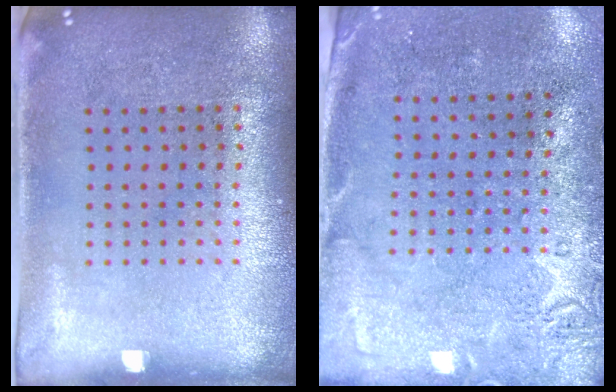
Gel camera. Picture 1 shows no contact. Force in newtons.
{"total": 2.7, "press": 2.2, "slide": 1.7}